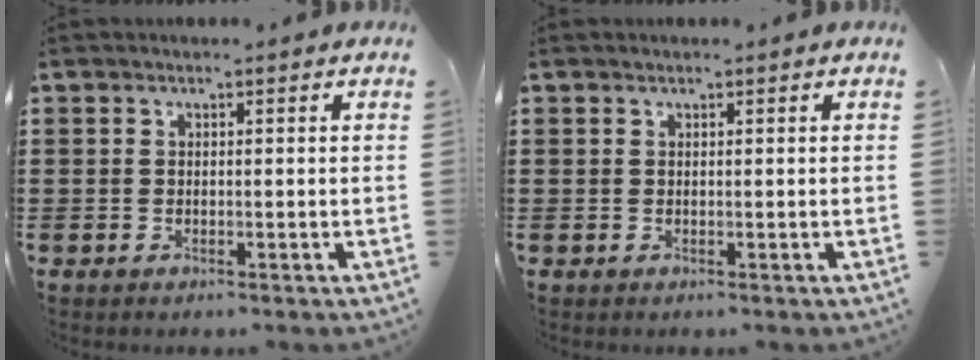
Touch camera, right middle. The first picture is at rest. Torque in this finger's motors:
{"motor_torque": [0.00, 0.00, 0.00, -0.01]}